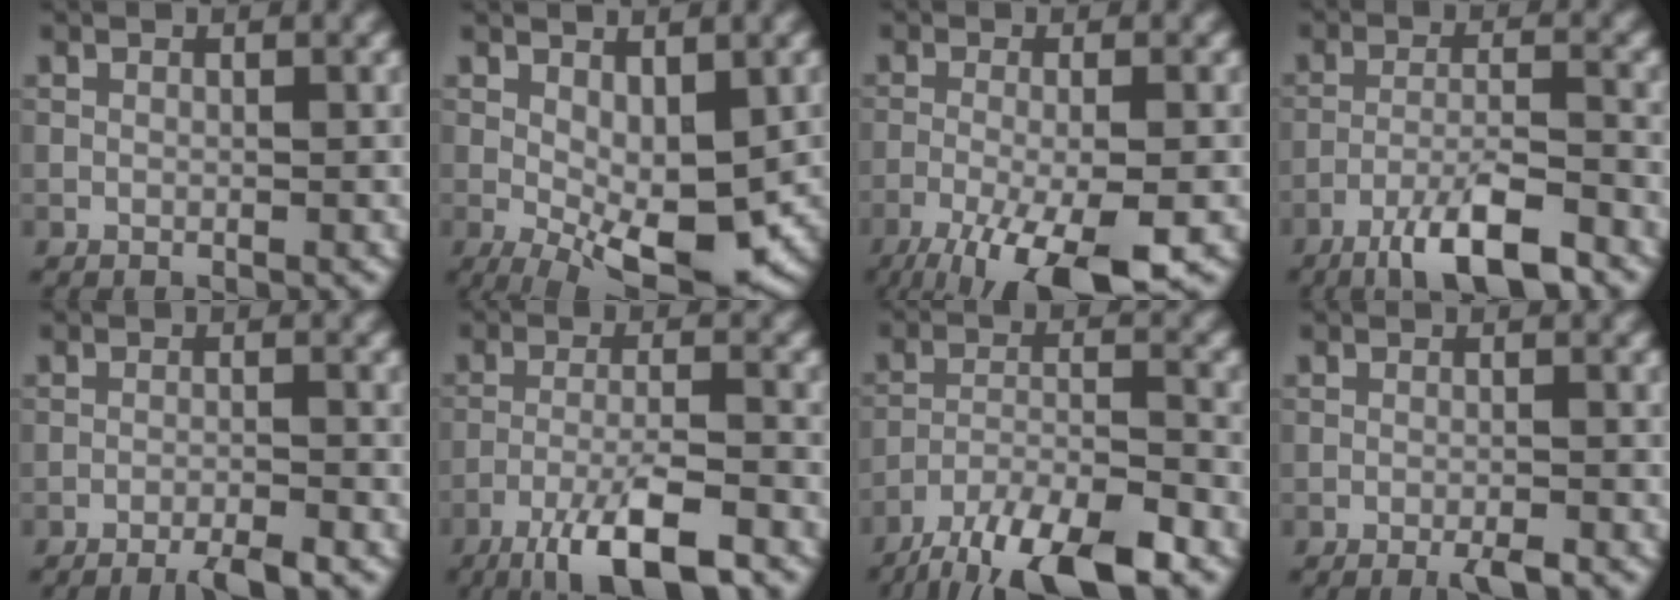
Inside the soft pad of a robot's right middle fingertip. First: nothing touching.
{"total": 7.2, "force": [-1.0, 3.0, 6.4], "torque": [-0.115, -0.007, -0.013]}
{"total": 9.0, "force": [-5.2, 2.3, 7.0], "torque": [-0.122, -0.020, -0.089]}
{"total": 6.6, "force": [-4.6, 1.2, 4.6], "torque": [-0.079, 0.002, -0.080]}
{"total": 3.2, "force": [-2.4, 0.3, 2.1], "torque": [-0.036, 0.002, -0.044]}
{"total": 7.3, "force": [-4.8, 1.4, 5.3], "torque": [-0.088, 0.003, -0.088]}
{"total": 10.3, "force": [-7.9, 2.8, 6.0], "torque": [-0.101, -0.019, -0.139]}
{"total": 1.9, "force": [-1.3, 0.2, 1.4], "torque": [-0.021, -0.002, -0.024]}